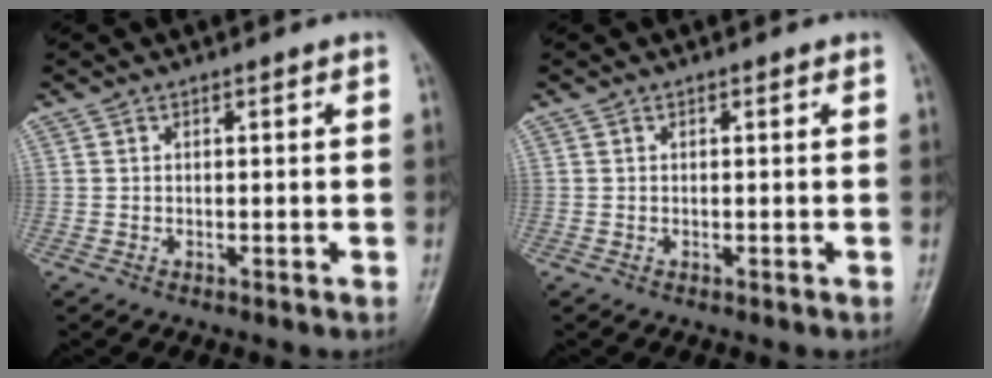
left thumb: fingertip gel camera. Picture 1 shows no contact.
{"total": 0.0}